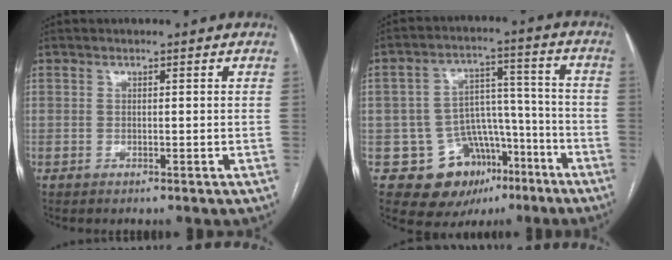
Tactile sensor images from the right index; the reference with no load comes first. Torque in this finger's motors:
{"motor_torque": [-0.14, -0.17, -0.46, -0.21]}